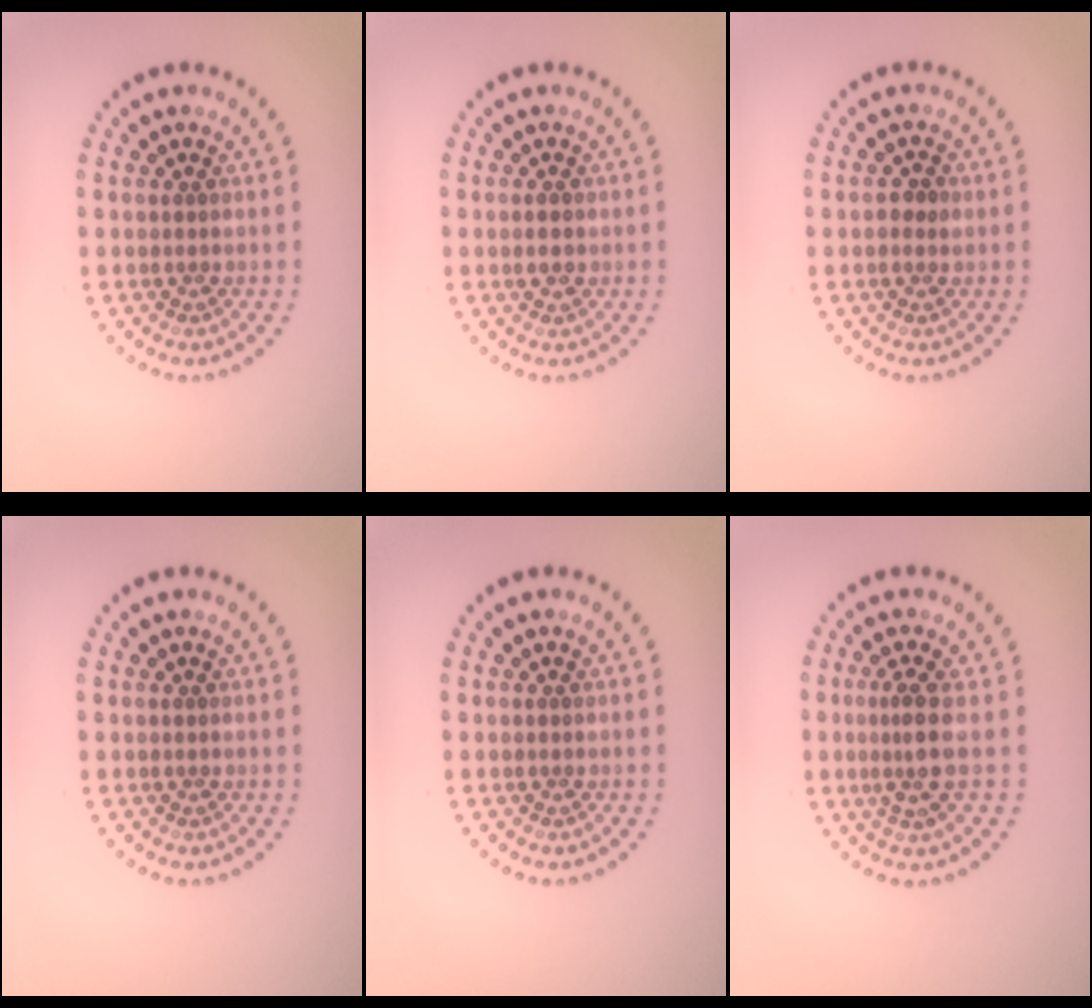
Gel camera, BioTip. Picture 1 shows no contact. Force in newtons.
{"total": 1.8, "press": 1.8, "slide": 0.1}
{"total": 1.5, "press": 1.5, "slide": 0.1}
{"total": 0.0}
{"total": 0.0}
{"total": 2.6, "press": 1.9, "slide": 1.8}